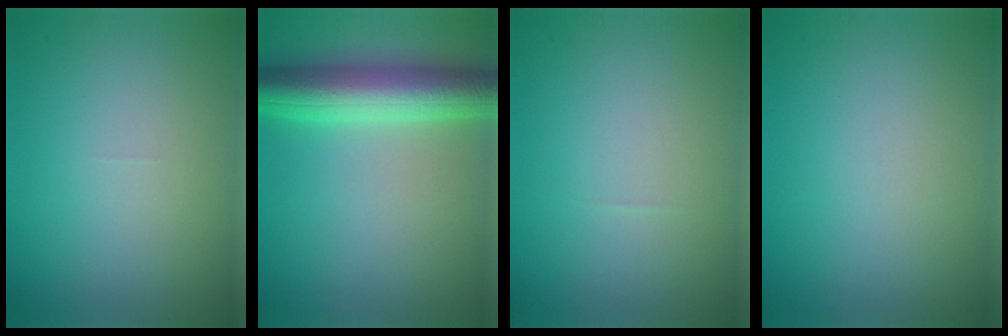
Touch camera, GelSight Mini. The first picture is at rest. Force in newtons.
{"total": 7.1, "press": 7.1, "slide": 0.1}
{"total": 0.0}
{"total": 0.0}